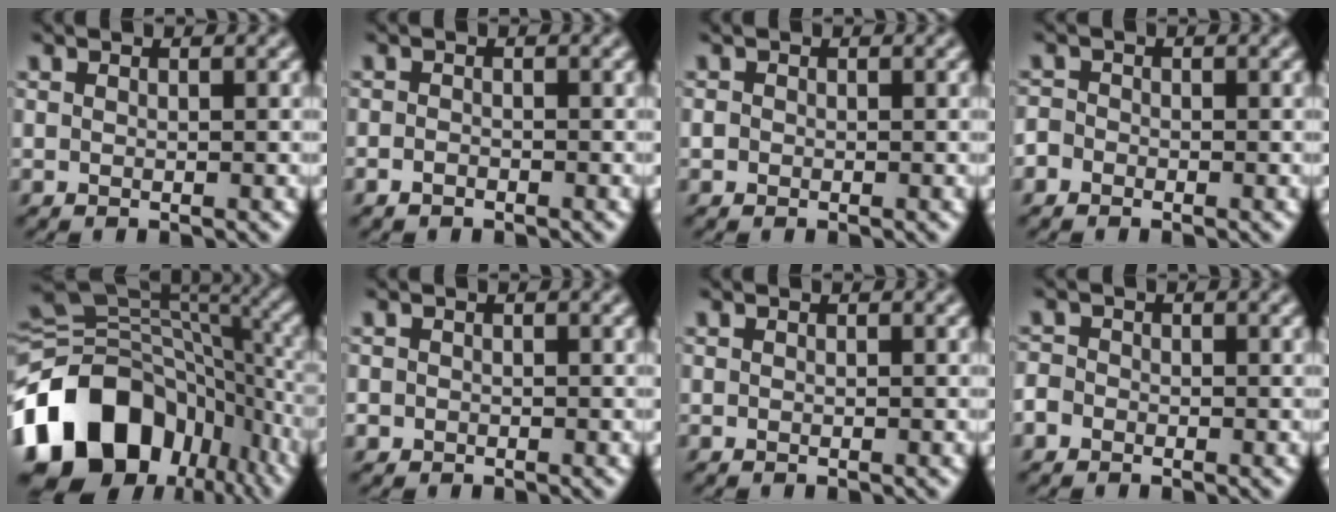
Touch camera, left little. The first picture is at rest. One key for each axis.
{"total": 0.9, "fx": -0.7, "fy": 0.5, "fz": 0.3, "tx": -0.005, "ty": -0.001, "tz": -0.016}
{"total": 0.9, "fx": 0.0, "fy": 0.9, "fz": 0.3, "tx": -0.007, "ty": 0.001, "tz": -0.004}
{"total": 1.6, "fx": -0.8, "fy": 1.4, "fz": 0.4, "tx": 0.000, "ty": 0.009, "tz": -0.022}
{"total": 16.1, "fx": -7.3, "fy": 11.3, "fz": 8.8, "tx": -0.180, "ty": 0.001, "tz": -0.136}
{"total": 0.9, "fx": -0.4, "fy": 0.8, "fz": 0.1, "tx": 0.006, "ty": -0.004, "tz": -0.009}
{"total": 0.0}
{"total": 2.1, "fx": -1.0, "fy": 1.7, "fz": 0.6, "tx": -0.009, "ty": 0.006, "tz": -0.027}